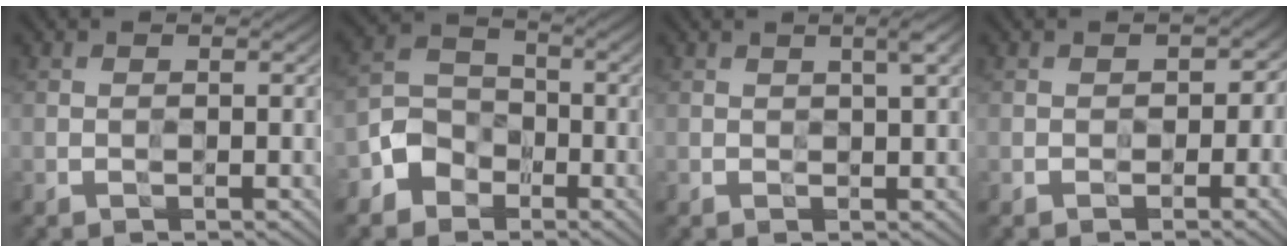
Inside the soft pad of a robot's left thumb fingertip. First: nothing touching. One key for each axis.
{"total": 4.8, "fx": -3.0, "fy": 3.7, "fz": 0.9, "tx": -0.024, "ty": 0.003, "tz": -0.073}
{"total": 1.1, "fx": 0.8, "fy": 0.0, "fz": 0.7, "tx": -0.010, "ty": 0.002, "tz": 0.014}
{"total": 1.2, "fx": -0.5, "fy": 1.1, "fz": -0.2, "tx": 0.007, "ty": -0.006, "tz": -0.008}